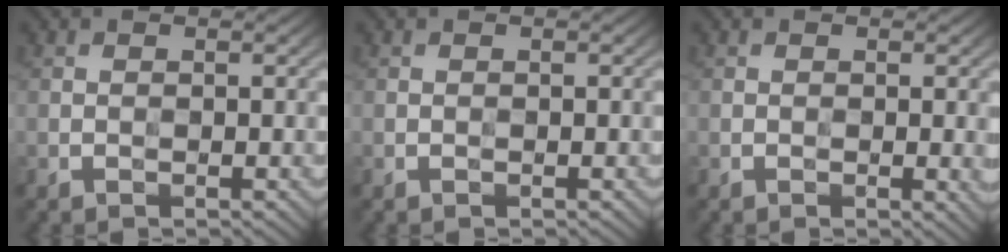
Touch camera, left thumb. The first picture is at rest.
{"total": 0.0}
{"total": 1.6, "force": [-0.1, 0.3, 1.6], "torque": [-0.024, -0.004, -0.002]}